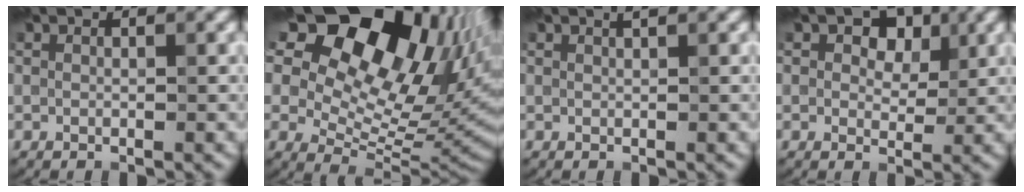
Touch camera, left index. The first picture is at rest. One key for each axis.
{"total": 15.4, "fx": 8.4, "fy": 8.9, "fz": 9.3, "tx": -0.182, "ty": 0.031, "tz": 0.167}
{"total": 0.6, "fx": 0.6, "fy": -0.1, "fz": 0.1, "tx": 0.002, "ty": 0.007, "tz": 0.007}
{"total": 2.2, "fx": 1.2, "fy": 1.6, "fz": 0.9, "tx": -0.031, "ty": -0.002, "tz": 0.035}